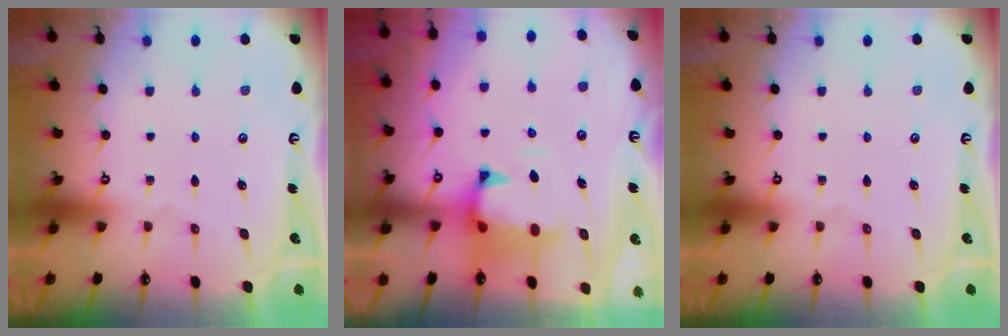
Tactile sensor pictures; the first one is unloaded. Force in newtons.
{"total": 1.1, "press": 0.3, "slide": 1.1}
{"total": 0.0}